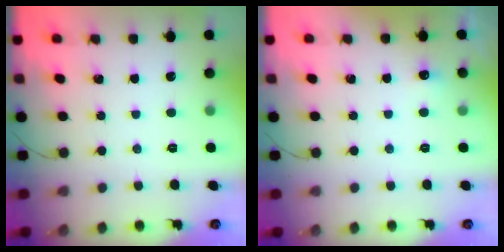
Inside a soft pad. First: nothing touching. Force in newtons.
{"total": 3.9, "press": 3.7, "slide": 1.3}